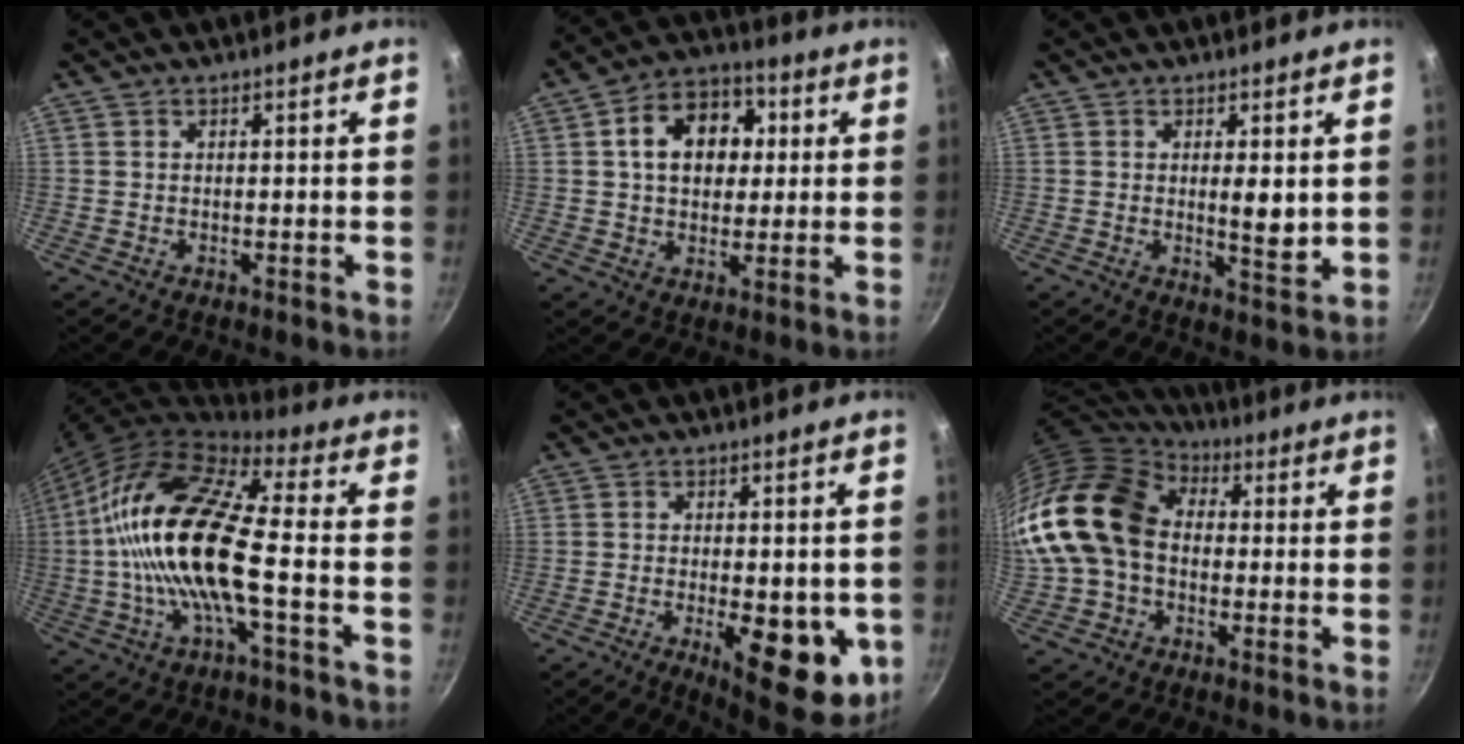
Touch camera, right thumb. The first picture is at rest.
{"total": 13.0, "force": [2.6, 9.5, 8.5], "torque": [-0.097, 0.017, 0.028]}
{"total": 4.7, "force": [0.6, 1.3, 4.4], "torque": [-0.071, -0.017, 0.011]}
{"total": 20.1, "force": [-1.8, 6.5, 19.0], "torque": [-0.362, 0.035, -0.050]}
{"total": 14.9, "force": [-3.9, 6.2, 13.0], "torque": [-0.137, -0.005, -0.043]}
{"total": 21.1, "force": [0.5, 15.7, 14.1], "torque": [-0.282, 0.047, 0.002]}